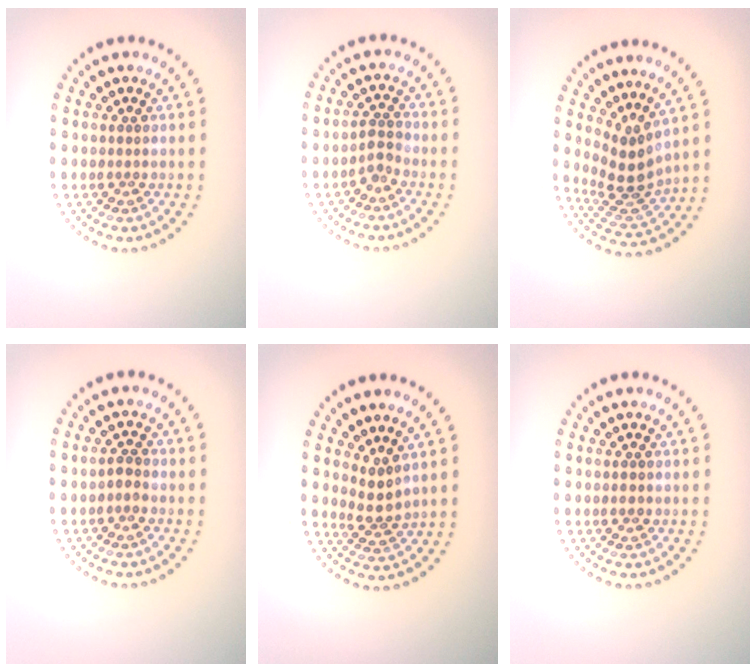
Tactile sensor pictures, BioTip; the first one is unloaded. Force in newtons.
{"total": 1.6, "press": 1.2, "slide": 1.1}
{"total": 3.5, "press": 2.5, "slide": 2.5}
{"total": 0.9, "press": 0.9, "slide": 0.2}
{"total": 2.3, "press": 1.5, "slide": 1.7}
{"total": 0.8, "press": 0.8, "slide": 0.1}